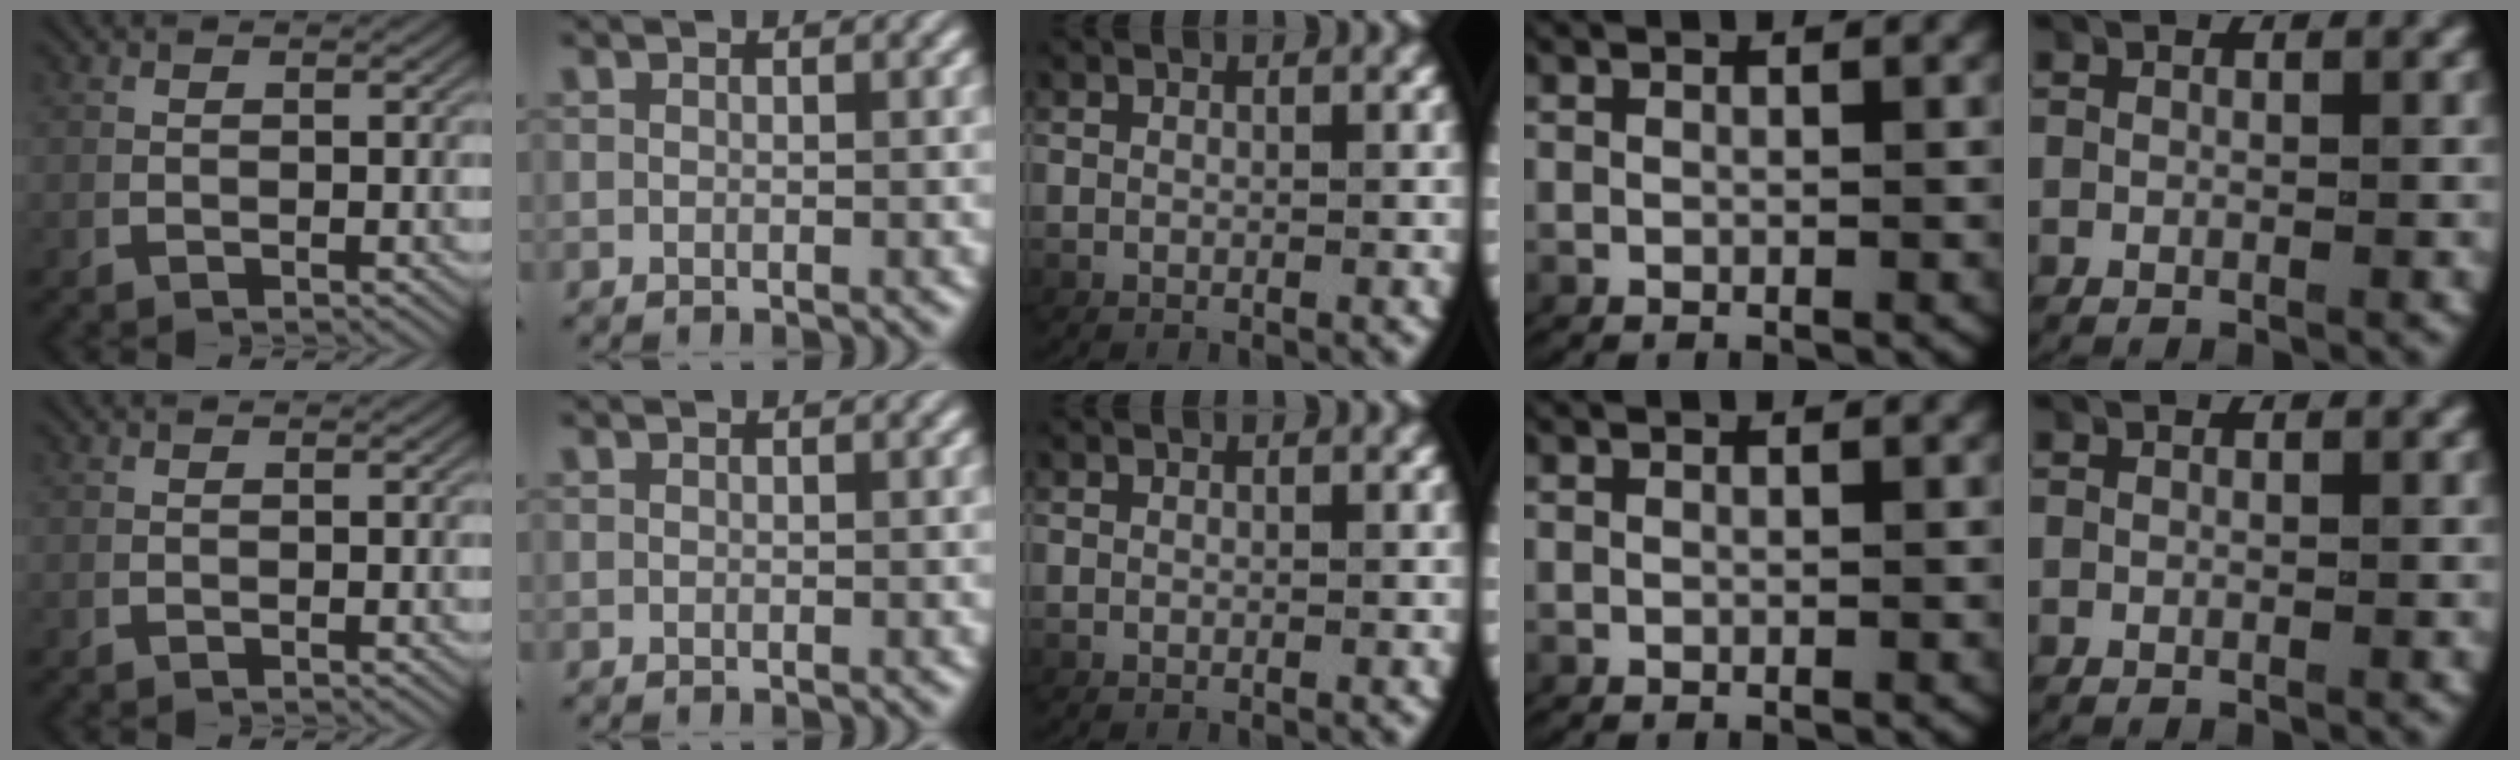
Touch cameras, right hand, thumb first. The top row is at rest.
{}